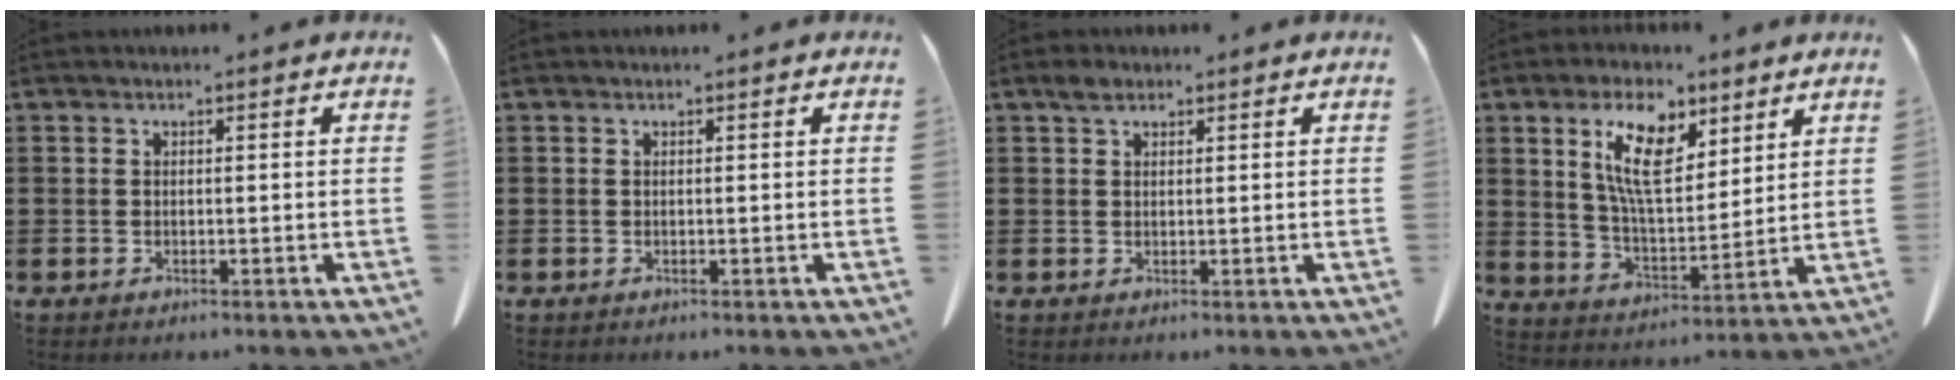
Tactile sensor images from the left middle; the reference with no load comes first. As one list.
[{"total": 0.0}, {"total": 2.0, "force": [1.3, 1.2, 1.0], "torque": [-0.024, 0.005, 0.024]}, {"total": 10.9, "force": [6.2, 4.5, 7.7], "torque": [-0.151, -0.010, 0.113]}]